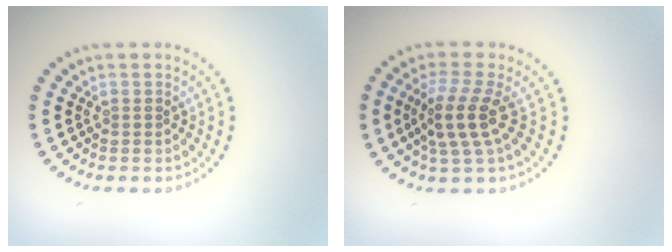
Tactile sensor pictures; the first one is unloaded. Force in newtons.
{"total": 3.4, "press": 2.7, "slide": 2.1}